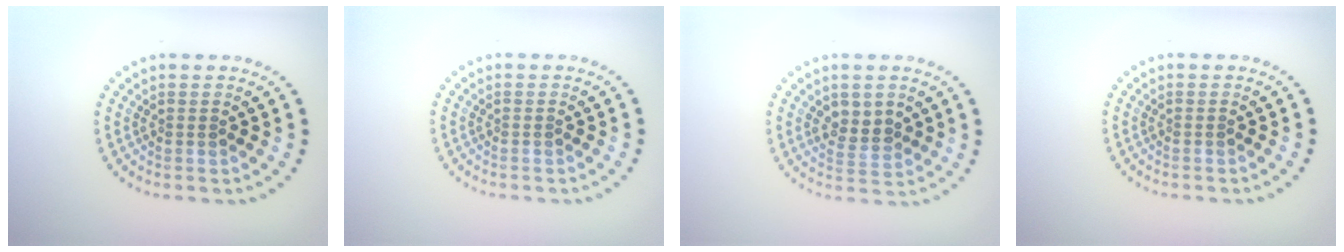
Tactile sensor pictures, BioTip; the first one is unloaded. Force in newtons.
{"total": 0.0}
{"total": 2.6, "press": 2.5, "slide": 0.7}
{"total": 0.0}